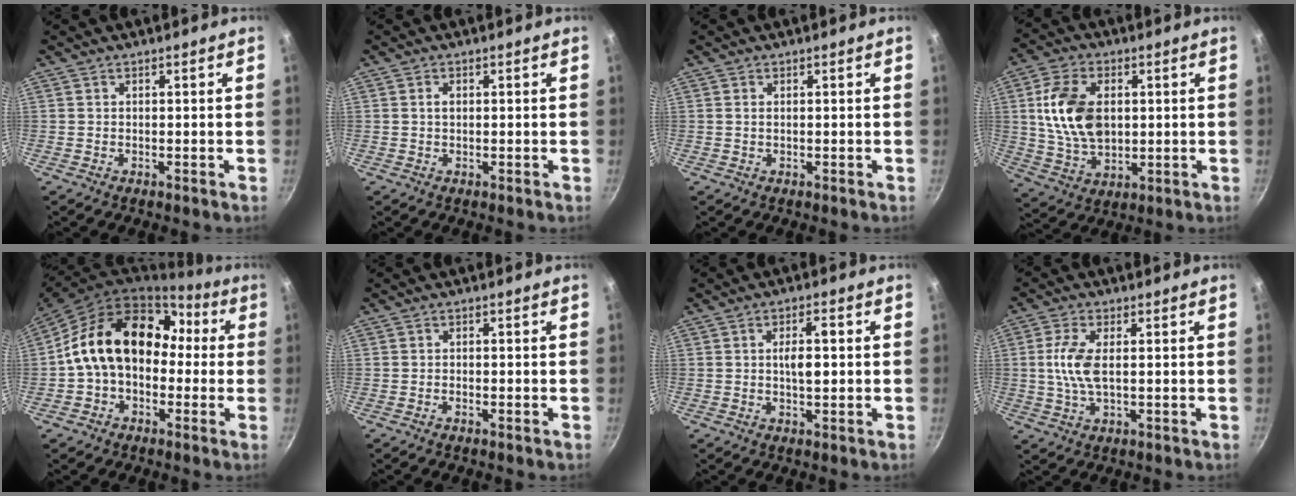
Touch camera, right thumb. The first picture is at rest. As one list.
[{"total": 1.3, "force": [0.3, 0.9, 1.0], "torque": [-0.016, 0.004, 0.004]}, {"total": 0.7, "force": [0.2, 0.4, 0.5], "torque": [-0.010, 0.001, 0.003]}, {"total": 14.1, "force": [2.0, 9.1, 10.5], "torque": [-0.180, -0.007, 0.043]}, {"total": 18.3, "force": [0.5, 13.3, 12.5], "torque": [-0.175, 0.062, -0.004]}, {"total": 0.8, "force": [-0.6, 0.1, 0.4], "torque": [-0.013, 0.006, -0.012]}, {"total": 4.5, "force": [0.1, 1.6, 4.2], "torque": [-0.064, 0.006, -0.001]}, {"total": 6.8, "force": [0.5, 2.9, 6.1], "torque": [-0.137, 0.003, 0.008]}]